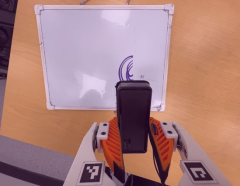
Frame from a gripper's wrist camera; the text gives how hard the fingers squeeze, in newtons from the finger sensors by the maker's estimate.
{"total": 6.7, "left": 5.5, "right": 7.9}